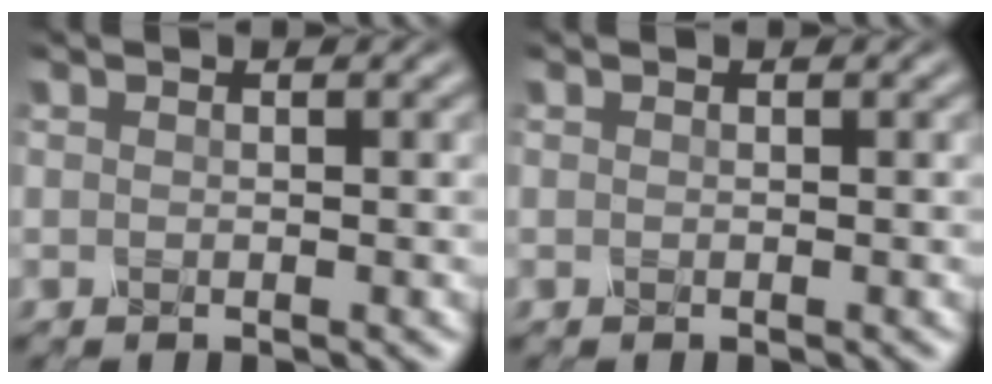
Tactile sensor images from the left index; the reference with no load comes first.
{"total": 0.0}